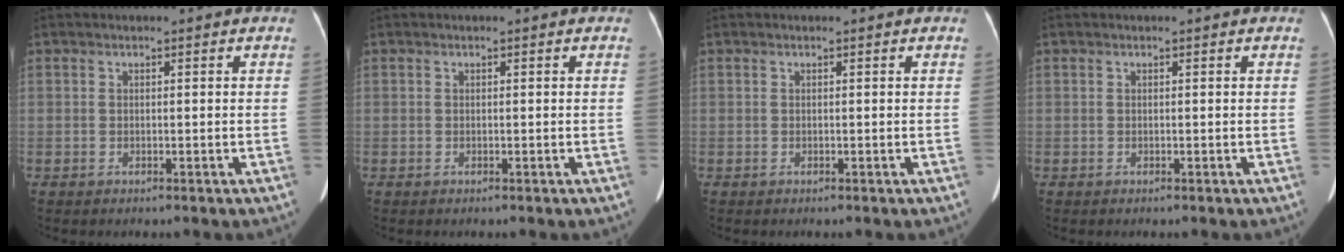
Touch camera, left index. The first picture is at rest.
{"total": 0.0}
{"total": 0.0}
{"total": 0.0}